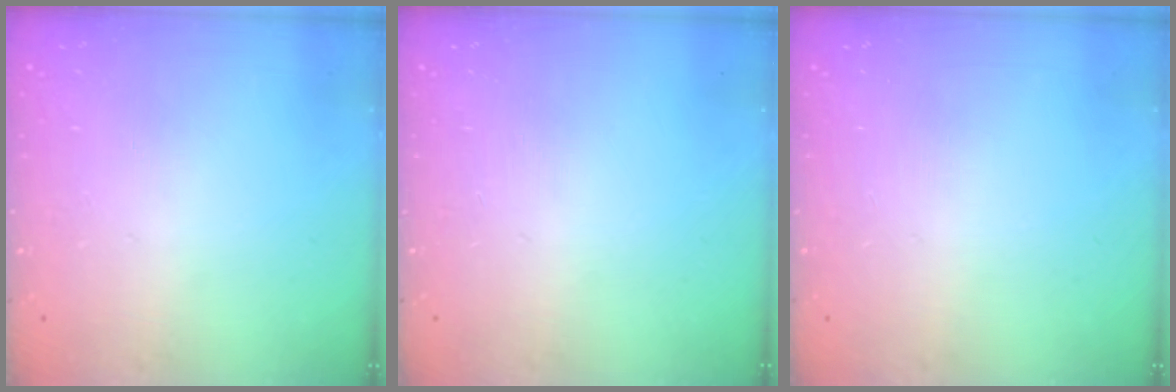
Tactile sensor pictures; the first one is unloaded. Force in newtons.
{"total": 0.0}
{"total": 0.0}